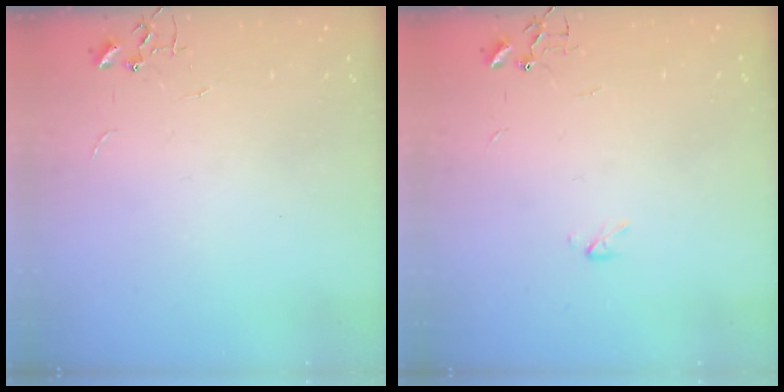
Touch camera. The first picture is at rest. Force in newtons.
{"total": 2.2, "press": 2.2, "slide": 0.4}